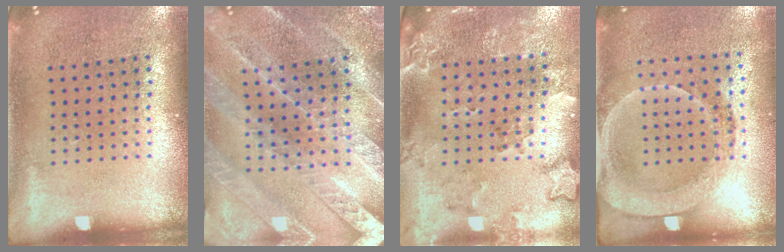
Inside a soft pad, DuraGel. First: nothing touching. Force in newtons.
{"total": 2.4, "press": 2.4, "slide": 0.2}
{"total": 1.9, "press": 1.7, "slide": 1.0}
{"total": 1.7, "press": 1.5, "slide": 0.8}